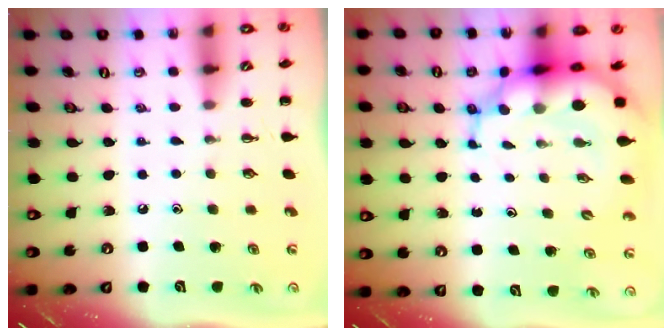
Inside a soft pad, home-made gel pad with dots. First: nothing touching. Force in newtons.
{"total": 10.4, "press": 10.0, "slide": 2.8}